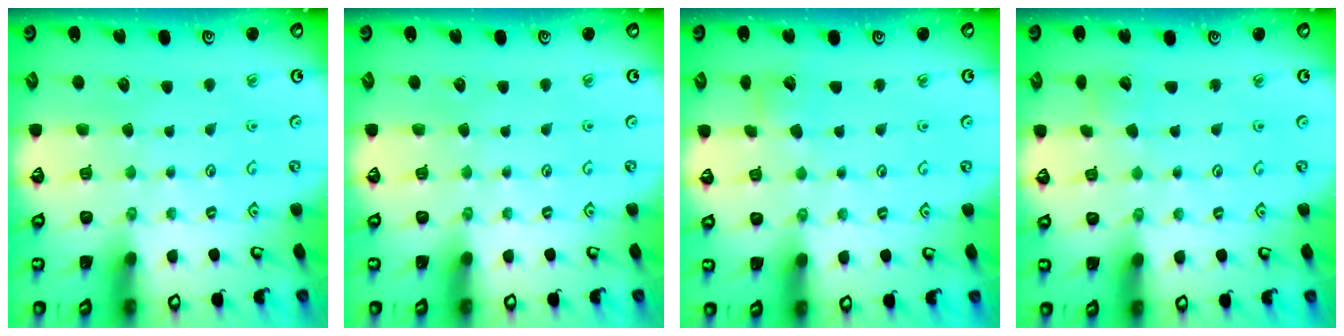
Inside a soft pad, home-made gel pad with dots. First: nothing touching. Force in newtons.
{"total": 0.0}
{"total": 3.3, "press": 3.3, "slide": 0.3}
{"total": 2.4, "press": 2.4, "slide": 0.2}